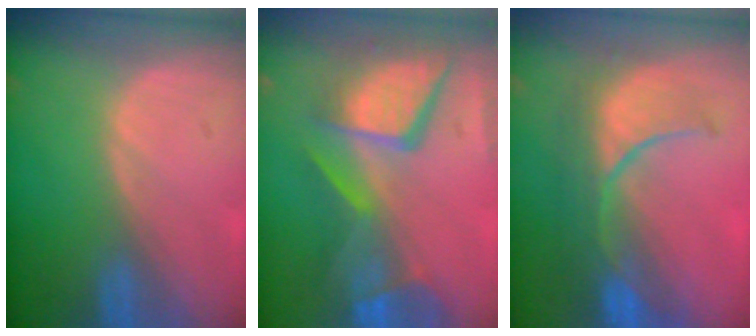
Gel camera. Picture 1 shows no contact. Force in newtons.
{"total": 12.8, "press": 10.4, "slide": 7.4}
{"total": 10.4, "press": 9.2, "slide": 5.0}